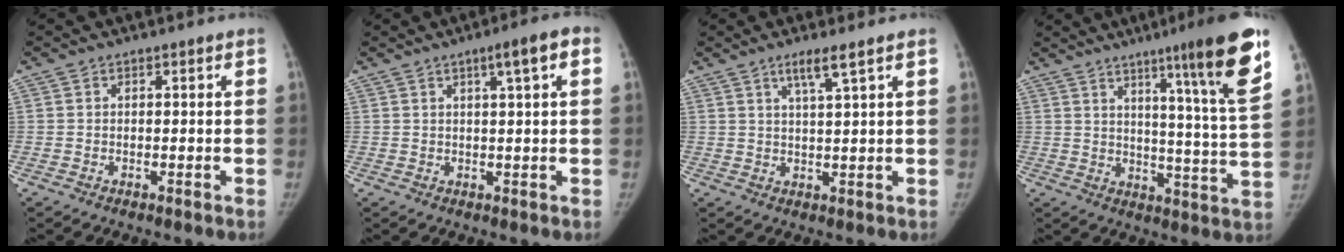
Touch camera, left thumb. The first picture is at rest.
{"total": 4.8, "force": [1.9, 0.3, 4.4], "torque": [-0.061, 0.005, 0.029]}
{"total": 4.3, "force": [2.6, -0.2, 3.4], "torque": [-0.068, -0.017, 0.053]}
{"total": 17.8, "force": [10.0, 0.1, 14.7], "torque": [-0.194, -0.052, 0.136]}